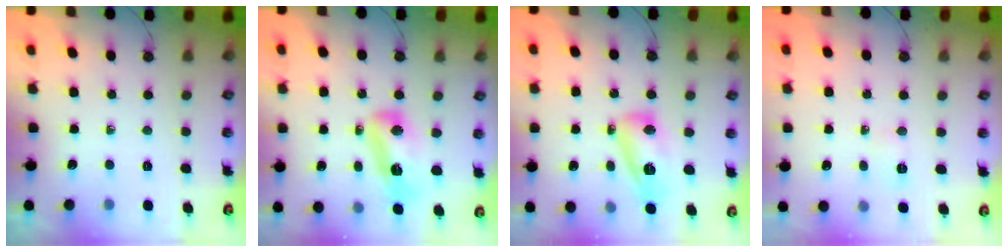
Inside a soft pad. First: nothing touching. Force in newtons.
{"total": 12.1, "press": 11.2, "slide": 4.8}
{"total": 12.6, "press": 12.5, "slide": 1.3}
{"total": 3.4, "press": 3.3, "slide": 0.9}